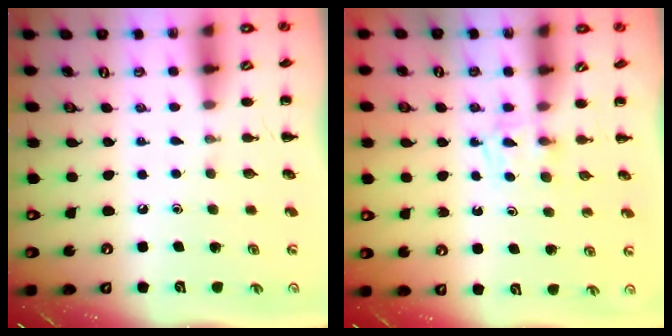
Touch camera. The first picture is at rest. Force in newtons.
{"total": 2.4, "press": 2.1, "slide": 1.1}